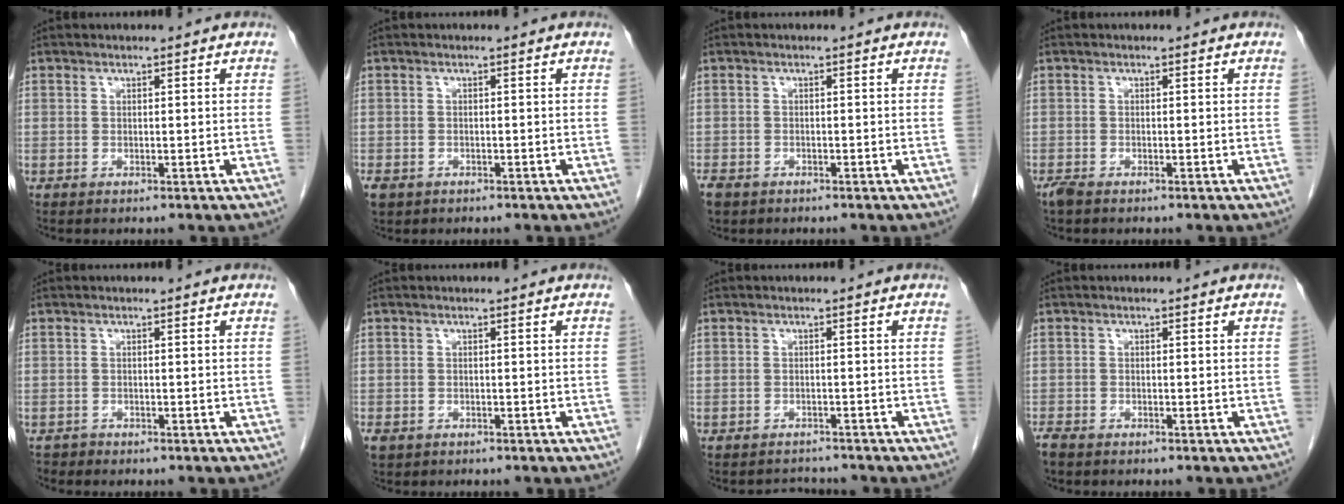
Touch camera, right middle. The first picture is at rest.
{"total": 2.5, "force": [-1.6, 1.8, 0.8], "torque": [-0.015, 0.000, -0.022]}
{"total": 3.0, "force": [-2.1, 1.8, 1.0], "torque": [-0.019, -0.002, -0.032]}
{"total": 1.5, "force": [-1.2, 0.3, 0.8], "torque": [-0.023, -0.005, -0.023]}
{"total": 0.7, "force": [-0.6, 0.2, -0.2], "torque": [-0.003, -0.002, -0.013]}
{"total": 1.6, "force": [-0.9, 1.2, 0.6], "torque": [-0.012, 0.001, -0.010]}
{"total": 2.0, "force": [-1.9, 0.3, -0.6], "torque": [0.007, -0.009, -0.028]}
{"total": 1.8, "force": [-1.5, 0.6, 0.7], "torque": [-0.017, -0.004, -0.025]}